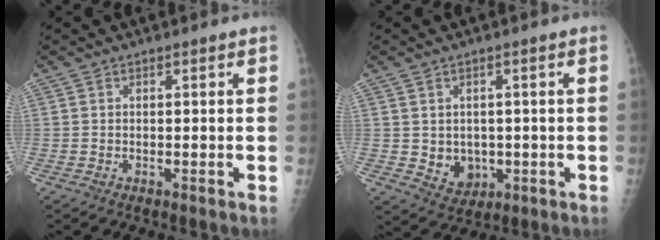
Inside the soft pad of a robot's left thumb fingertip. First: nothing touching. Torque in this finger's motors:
{"motor_torque": [-0.29, 0.29, 0.18, -0.12, 0.00]}